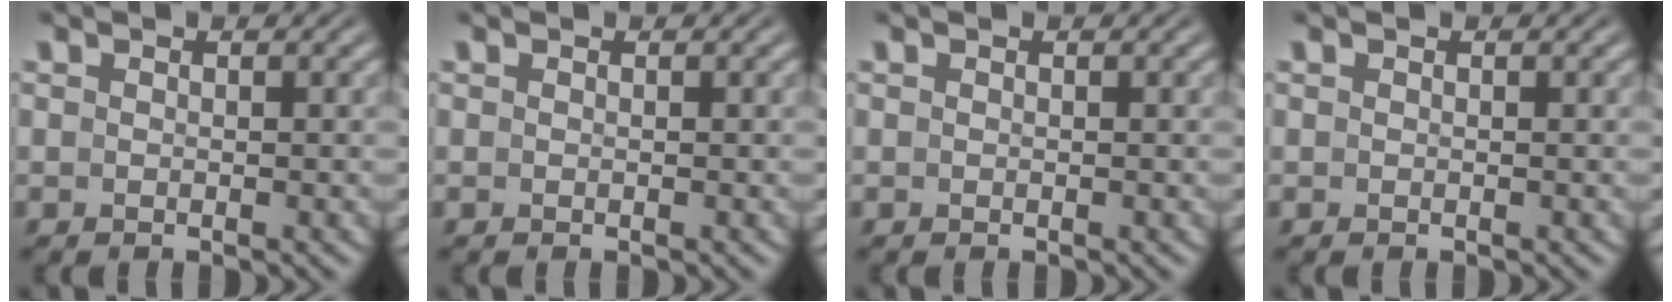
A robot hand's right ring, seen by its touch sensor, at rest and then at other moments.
{"total": 0.0}
{"total": 0.0}
{"total": 0.0}